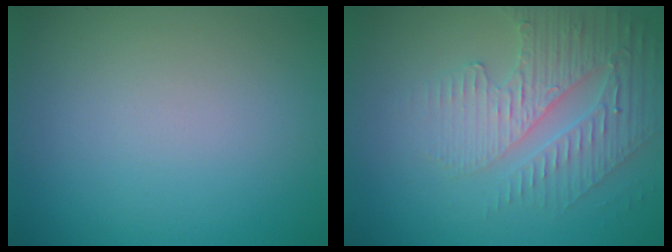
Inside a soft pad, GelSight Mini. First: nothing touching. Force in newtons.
{"total": 3.8, "press": 3.6, "slide": 1.2}